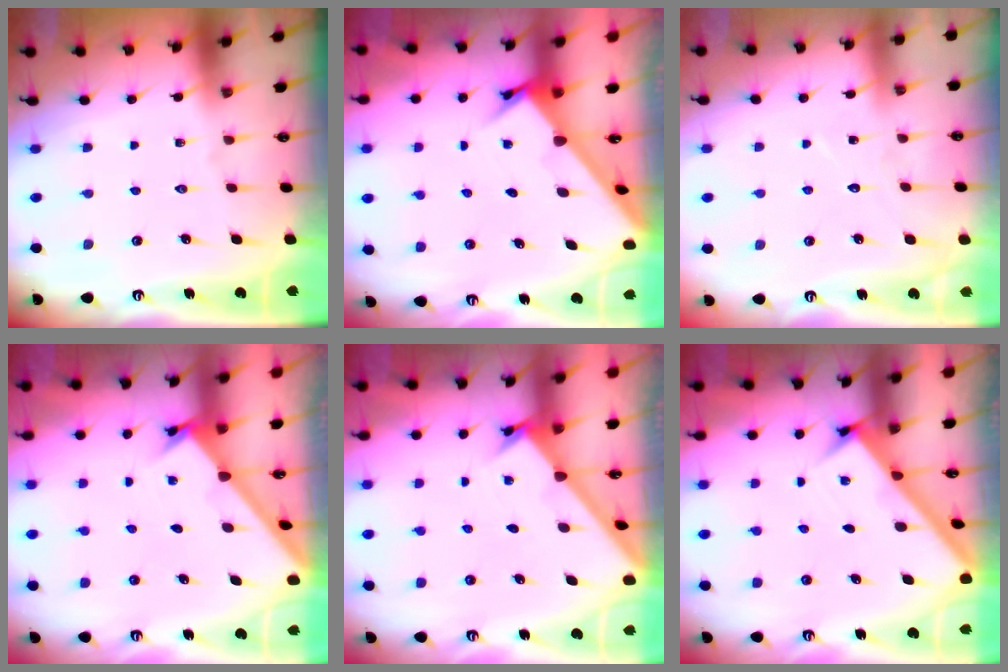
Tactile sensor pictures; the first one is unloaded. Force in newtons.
{"total": 2.5, "press": 2.5, "slide": 0.2}
{"total": 6.4, "press": 6.3, "slide": 0.6}
{"total": 1.6, "press": 1.6, "slide": 0.2}
{"total": 1.6, "press": 1.6, "slide": 0.1}
{"total": 2.6, "press": 2.6, "slide": 0.3}